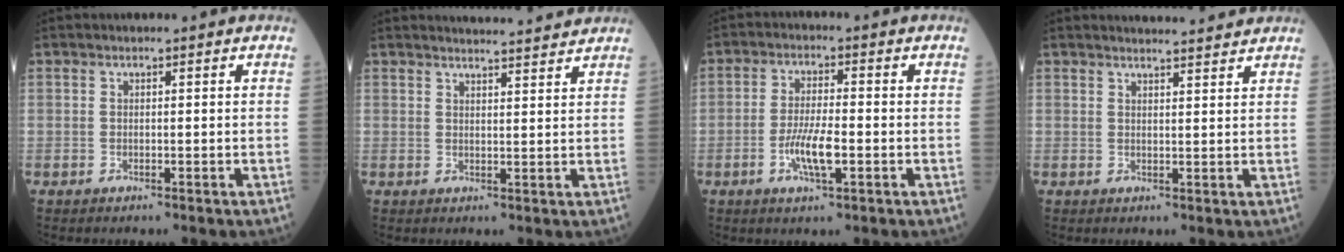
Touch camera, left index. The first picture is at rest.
{"total": 8.5, "force": [8.3, 0.3, 1.8], "torque": [-0.026, 0.006, 0.098]}
{"total": 5.7, "force": [-1.8, 1.0, 5.3], "torque": [-0.110, -0.005, -0.033]}
{"total": 7.1, "force": [7.0, 0.5, 1.6], "torque": [-0.022, 0.010, 0.079]}